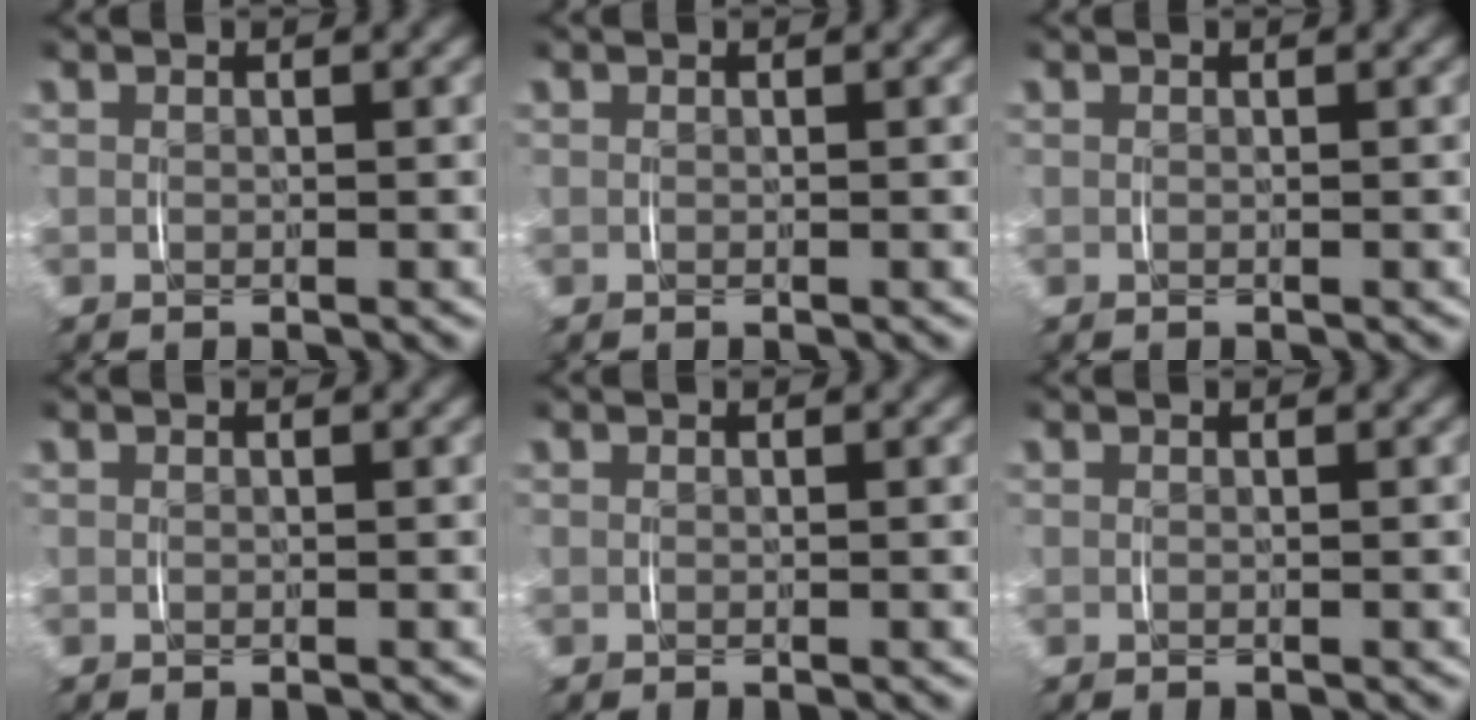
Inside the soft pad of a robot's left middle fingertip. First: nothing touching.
{"total": 0.0}
{"total": 0.0}
{"total": 0.0}
{"total": 0.0}
{"total": 0.0}